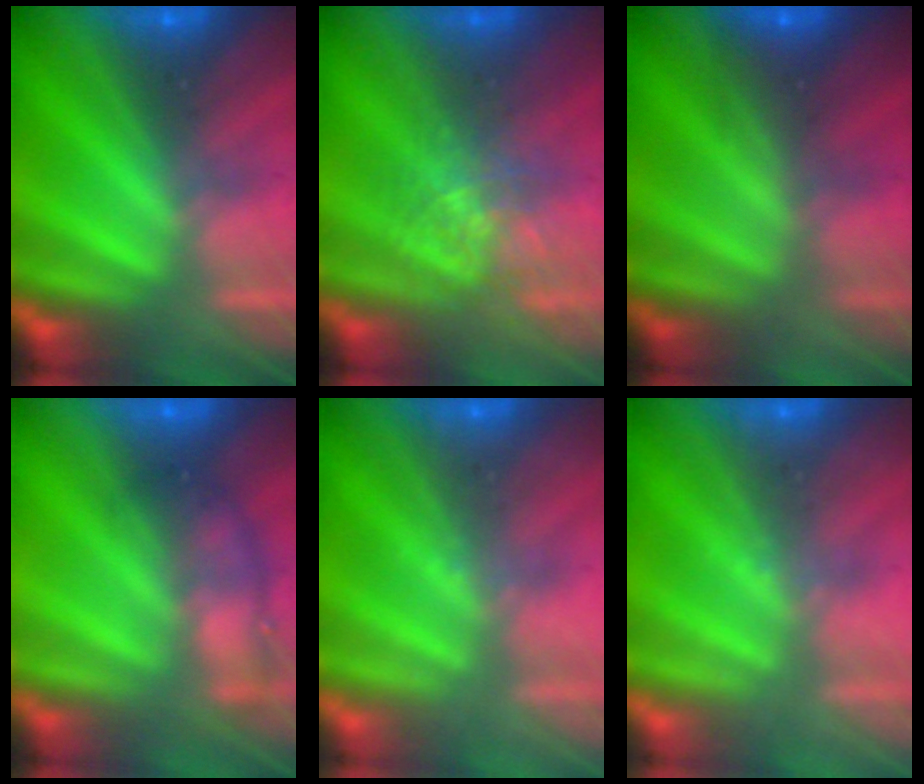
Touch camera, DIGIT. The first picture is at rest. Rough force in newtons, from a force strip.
{"total": 2.8}
{"total": 2.0}
{"total": 1.9}
{"total": 2.3}
{"total": 2.3}